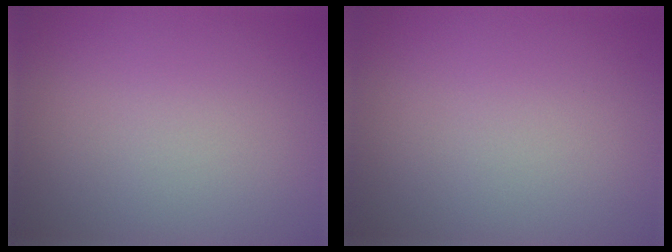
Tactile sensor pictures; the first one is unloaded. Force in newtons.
{"total": 0.0}